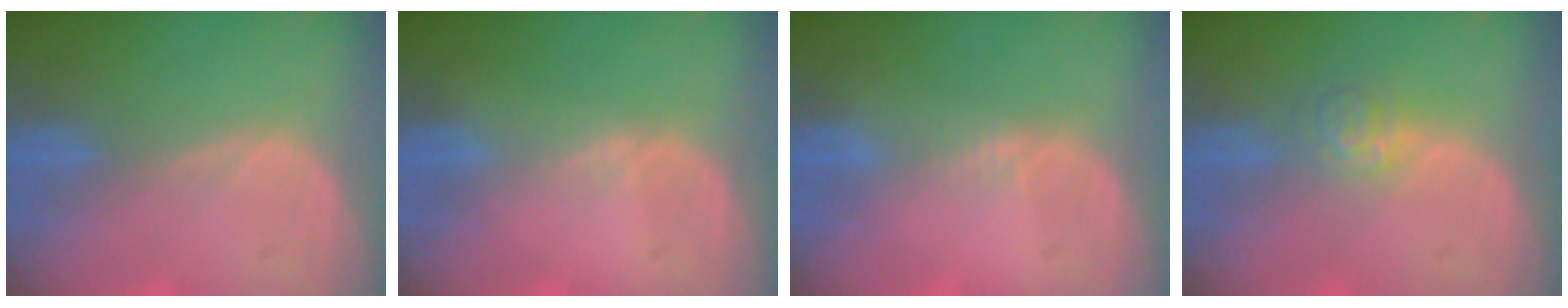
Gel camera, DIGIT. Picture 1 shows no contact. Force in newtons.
{"total": 0.5, "press": 0.5, "slide": 0.2}
{"total": 0.8, "press": 0.8, "slide": 0.4}
{"total": 3.9, "press": 3.6, "slide": 1.6}